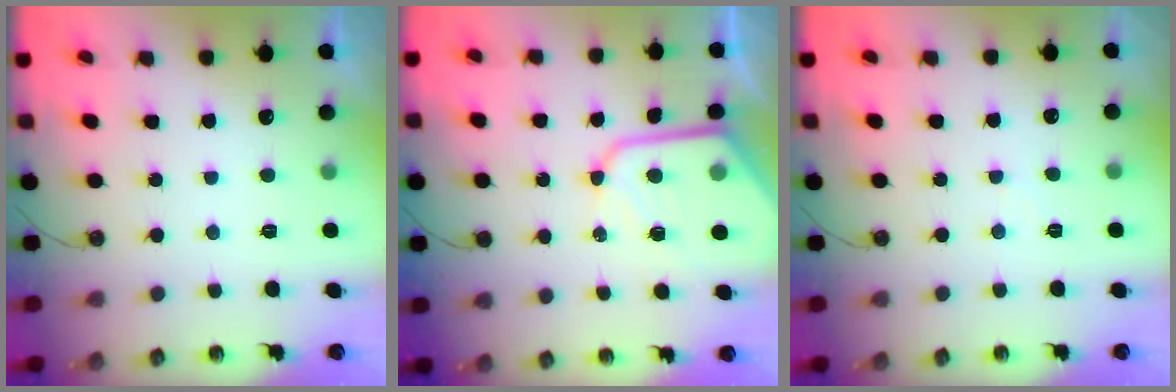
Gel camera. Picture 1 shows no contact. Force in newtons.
{"total": 13.6, "press": 13.6, "slide": 1.2}
{"total": 2.8, "press": 2.8, "slide": 0.5}